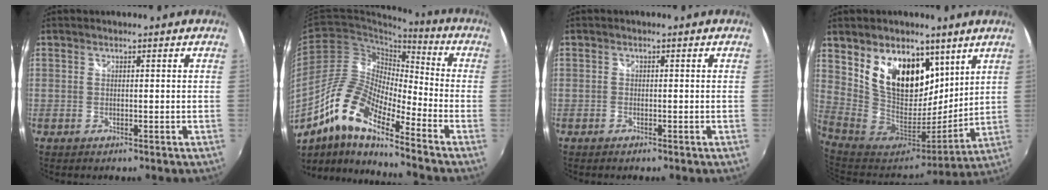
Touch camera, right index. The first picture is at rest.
{"total": 14.6, "force": [-9.6, 3.9, 10.3], "torque": [-0.187, 0.004, -0.199]}
{"total": 0.9, "force": [-0.7, 0.4, 0.2], "torque": [-0.007, -0.003, -0.016]}
{"total": 19.4, "force": [9.2, 12.2, 12.0], "torque": [-0.235, 0.005, 0.178]}